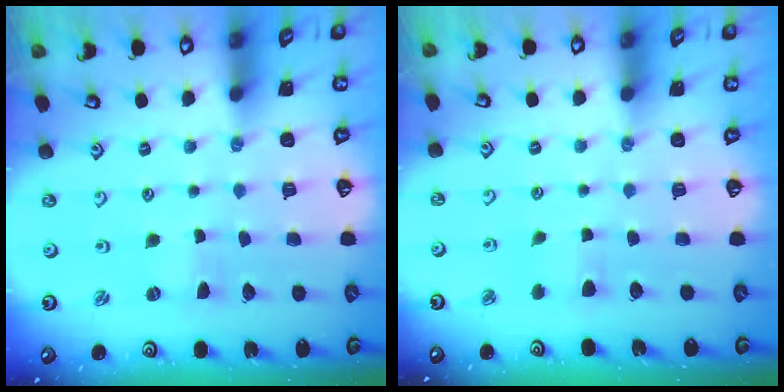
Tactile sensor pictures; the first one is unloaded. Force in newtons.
{"total": 4.0, "press": 4.0, "slide": 0.6}